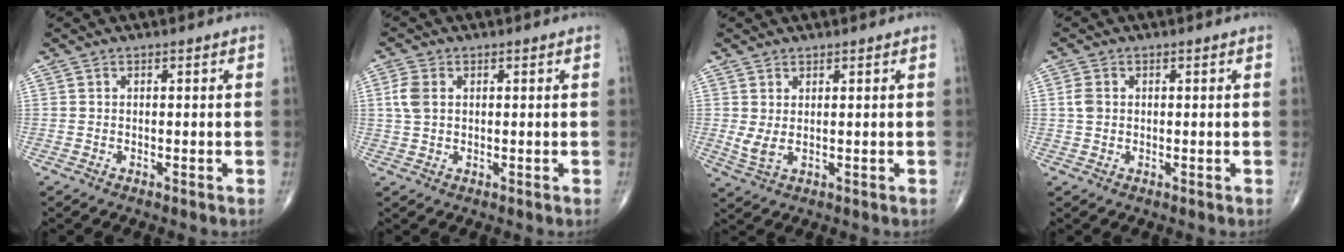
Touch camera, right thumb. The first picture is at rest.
{"total": 3.8, "force": [0.8, 2.5, 2.8], "torque": [-0.068, 0.006, 0.016]}
{"total": 3.0, "force": [0.7, 1.3, 2.7], "torque": [-0.061, -0.005, 0.022]}
{"total": 2.2, "force": [0.3, 1.7, 1.4], "torque": [-0.028, 0.003, 0.006]}